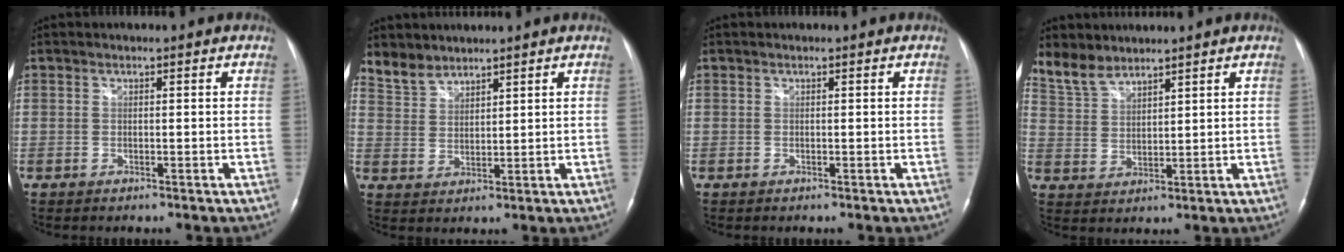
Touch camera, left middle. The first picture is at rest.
{"total": 4.3, "force": [4.0, 1.7, 0.1], "torque": [-0.004, 0.011, 0.086]}
{"total": 0.0}
{"total": 5.4, "force": [5.0, 1.8, 0.9], "torque": [-0.028, 0.011, 0.113]}